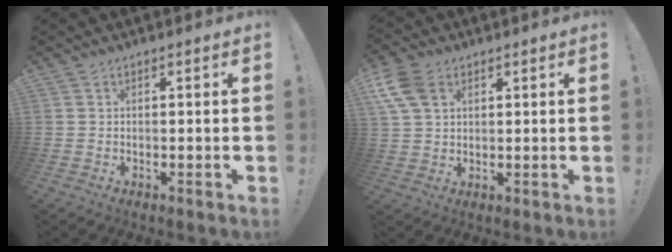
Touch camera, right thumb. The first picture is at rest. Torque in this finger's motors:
{"motor_torque": [0.03, 0.21, 0.06, 0.09, 0.05]}